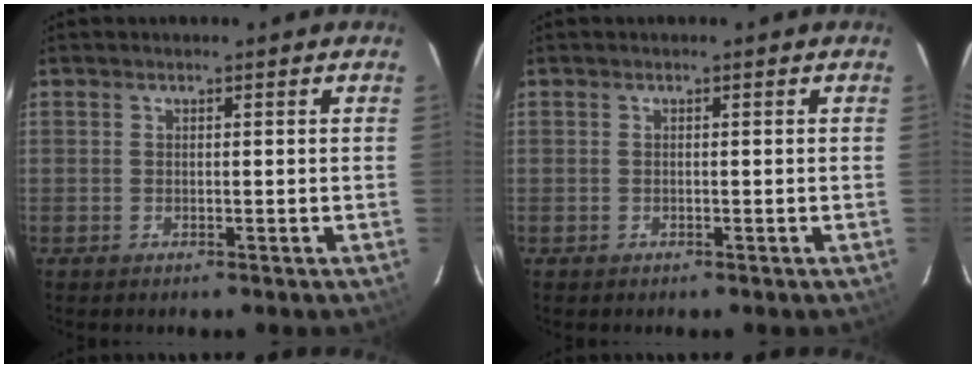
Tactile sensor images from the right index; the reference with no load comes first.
{"total": 0.0}